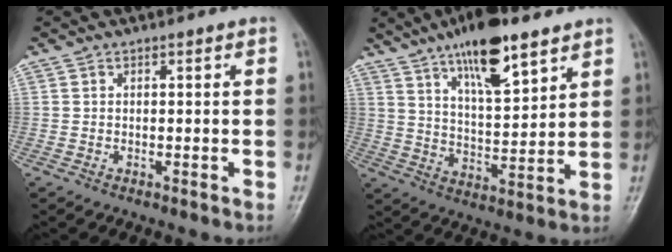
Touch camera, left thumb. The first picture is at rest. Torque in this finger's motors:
{"motor_torque": [2.63, 2.38, 0.95, -1.52, 0.44]}